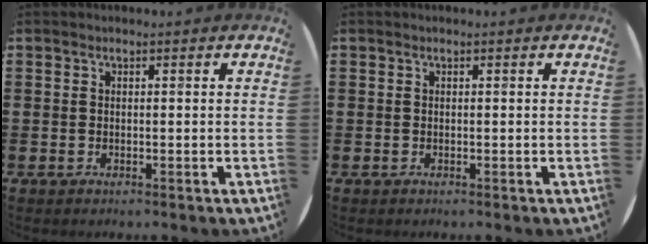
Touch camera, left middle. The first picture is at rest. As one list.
[{"total": 0.0}]